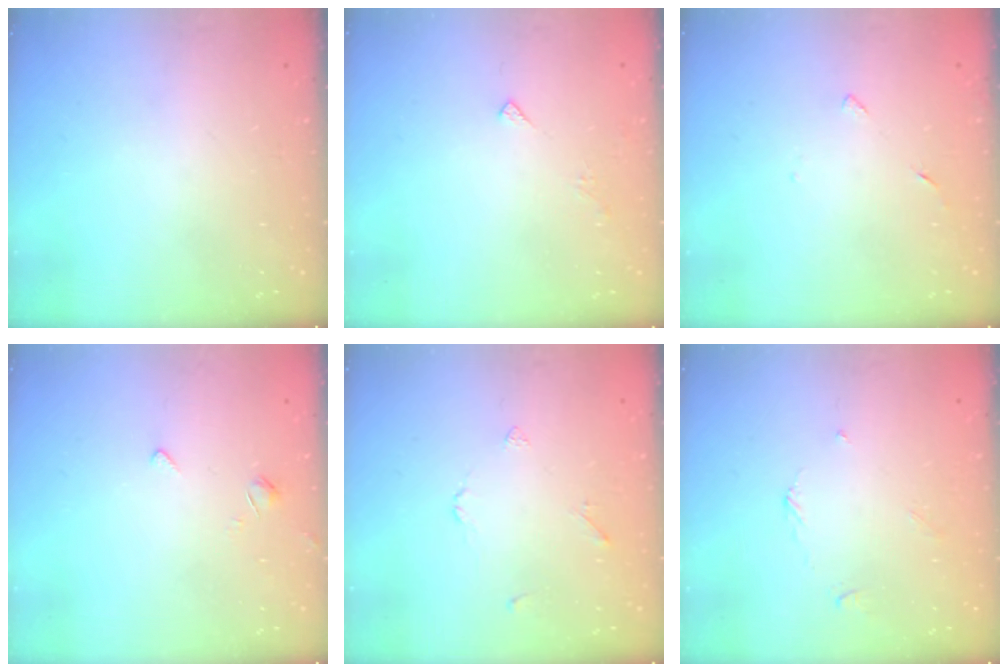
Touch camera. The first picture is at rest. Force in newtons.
{"total": 3.7, "press": 3.6, "slide": 0.5}
{"total": 2.7, "press": 2.6, "slide": 0.3}
{"total": 1.7, "press": 1.6, "slide": 0.5}
{"total": 2.2, "press": 2.2, "slide": 0.5}
{"total": 3.4, "press": 3.4, "slide": 0.4}